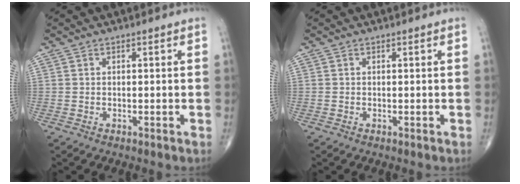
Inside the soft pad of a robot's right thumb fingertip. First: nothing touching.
{"total": 0.0}